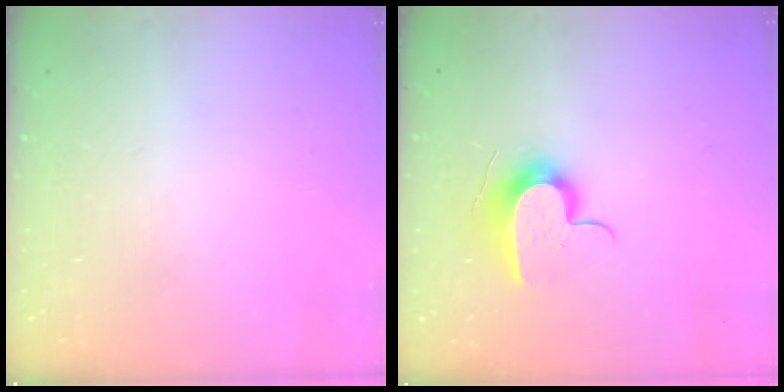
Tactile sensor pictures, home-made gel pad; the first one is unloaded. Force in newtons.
{"total": 11.3, "press": 11.3, "slide": 0.4}